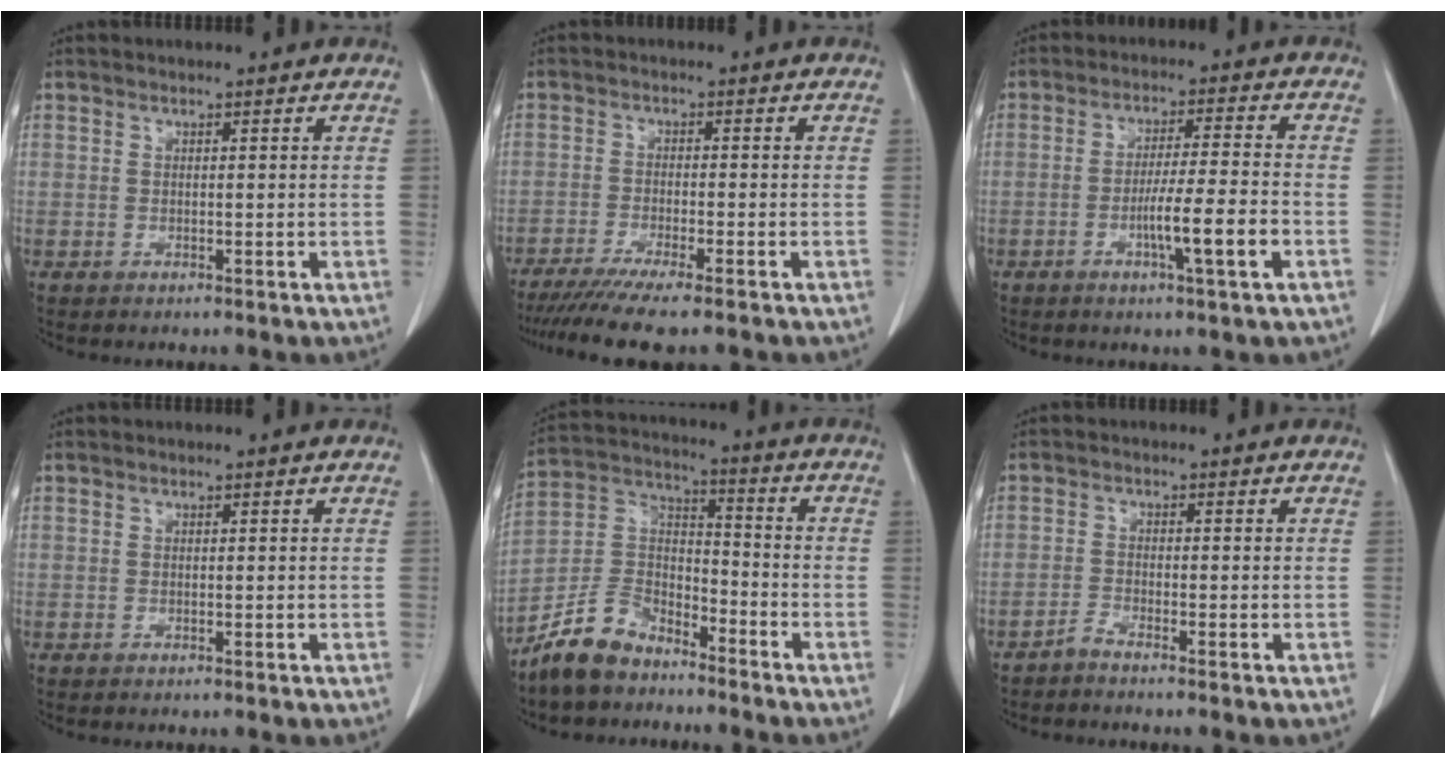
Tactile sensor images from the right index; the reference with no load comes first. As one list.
[{"total": 9.4, "force": [-7.7, -0.3, 5.4], "torque": [-0.073, -0.024, -0.122]}, {"total": 7.9, "force": [-2.9, -0.3, 7.4], "torque": [-0.121, -0.007, -0.050]}, {"total": 0.0}, {"total": 10.2, "force": [-8.2, 4.6, 3.8], "torque": [-0.084, 0.020, -0.160]}, {"total": 1.6, "force": [-1.4, -0.4, 0.4], "torque": [-0.008, 0.000, -0.031]}]